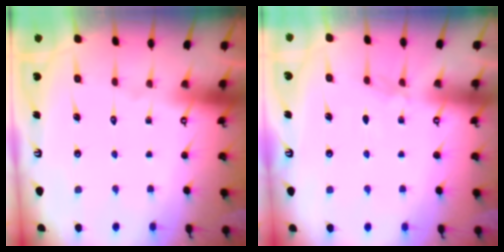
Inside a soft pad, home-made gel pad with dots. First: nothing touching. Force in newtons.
{"total": 3.0, "press": 3.0, "slide": 0.5}